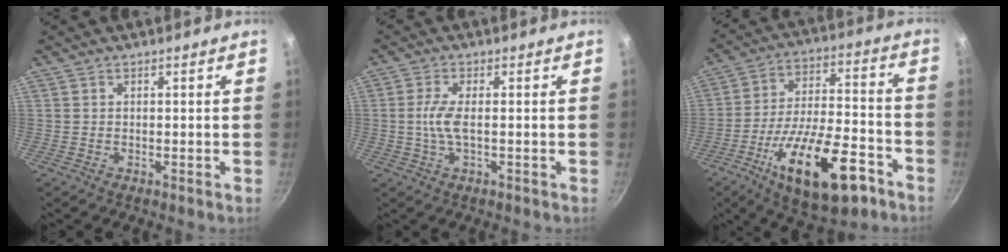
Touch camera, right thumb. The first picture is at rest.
{"total": 4.2, "force": [-0.3, 1.2, 4.1], "torque": [-0.095, 0.003, -0.011]}
{"total": 19.7, "force": [-9.5, 7.8, 15.3], "torque": [-0.235, 0.046, -0.146]}